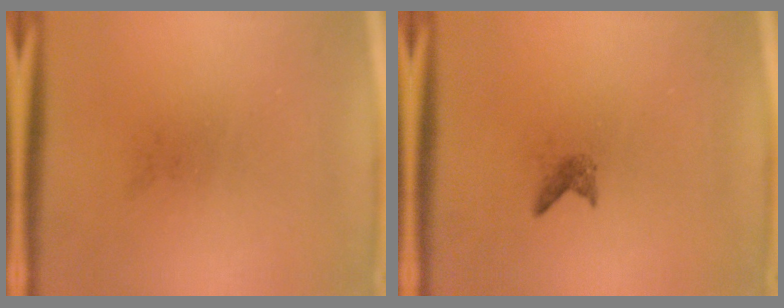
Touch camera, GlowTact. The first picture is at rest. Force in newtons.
{"total": 0.9}